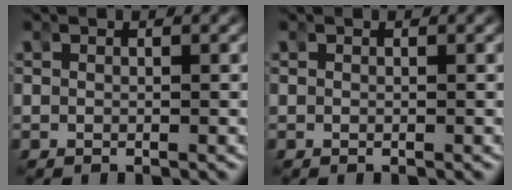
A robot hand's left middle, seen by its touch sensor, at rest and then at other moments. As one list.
[{"total": 0.0}]